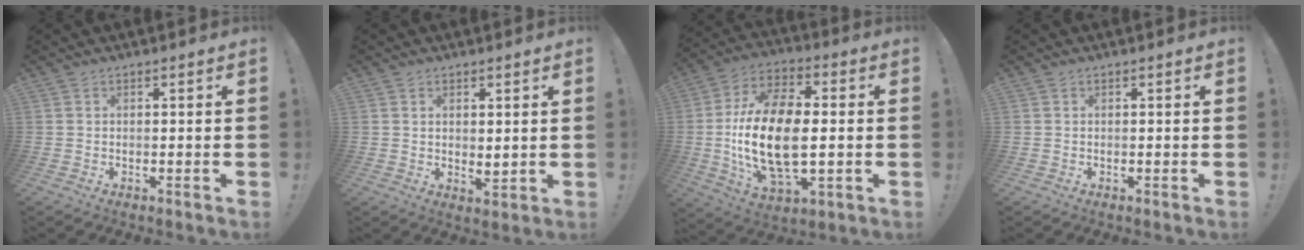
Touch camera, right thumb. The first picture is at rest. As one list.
[{"total": 2.4, "force": [1.3, 1.6, 1.2], "torque": [-0.003, -0.014, 0.021]}, {"total": 21.7, "force": [-1.3, 12.3, 17.8], "torque": [-0.333, -0.001, -0.022]}, {"total": 0.0}]